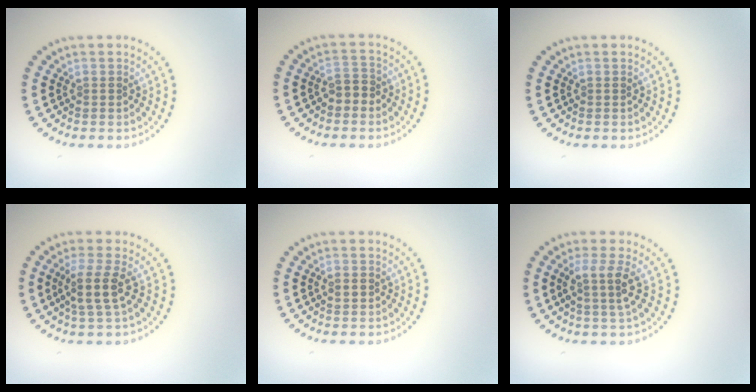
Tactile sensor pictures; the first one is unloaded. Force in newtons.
{"total": 1.8, "press": 1.7, "slide": 0.8}
{"total": 0.0}
{"total": 2.9, "press": 2.4, "slide": 1.6}
{"total": 1.3, "press": 1.3, "slide": 0.0}
{"total": 2.5, "press": 1.9, "slide": 1.5}